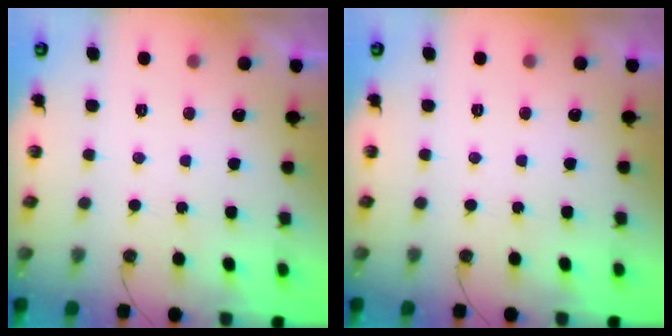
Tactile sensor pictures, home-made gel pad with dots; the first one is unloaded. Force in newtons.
{"total": 0.0}